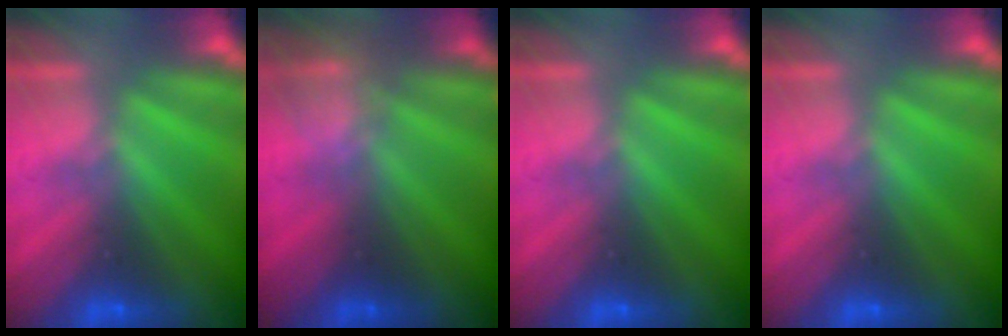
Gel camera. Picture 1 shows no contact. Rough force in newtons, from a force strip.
{"total": 2.4}
{"total": 0.0}
{"total": 0.0}